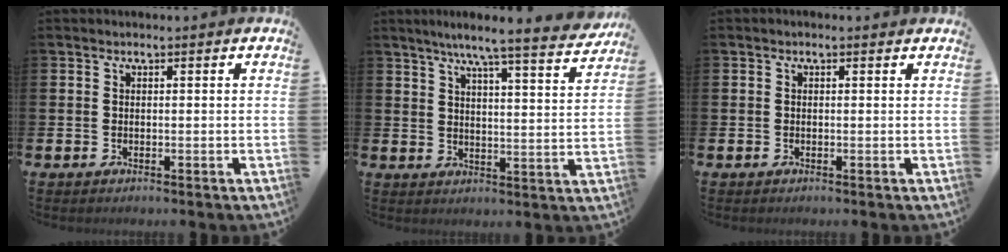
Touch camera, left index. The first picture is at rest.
{"total": 7.3, "force": [6.6, -0.2, 3.2], "torque": [-0.069, -0.043, 0.109]}
{"total": 0.0}